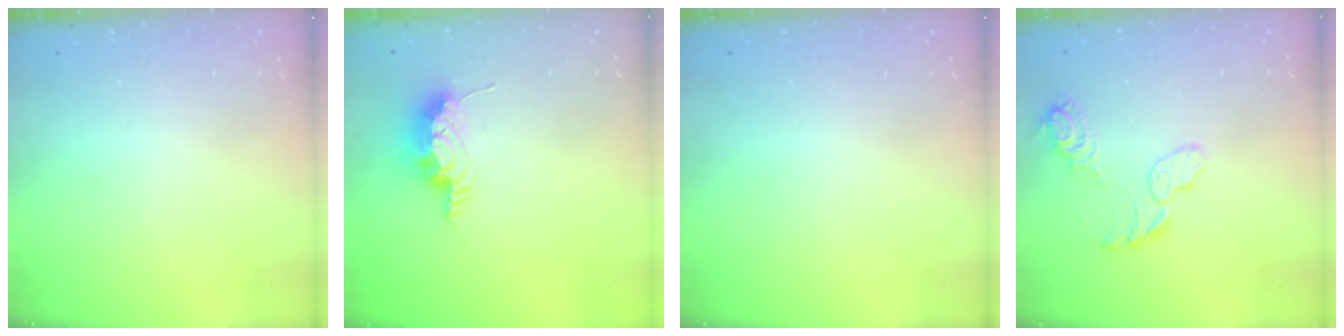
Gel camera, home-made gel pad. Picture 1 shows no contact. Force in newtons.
{"total": 8.9, "press": 8.6, "slide": 2.1}
{"total": 0.0}
{"total": 9.3, "press": 9.3, "slide": 0.9}